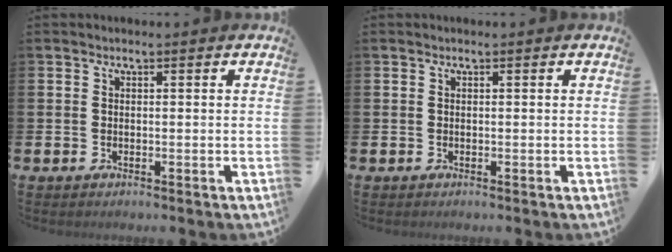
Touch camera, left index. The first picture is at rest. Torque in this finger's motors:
{"motor_torque": [0.07, -0.13, 0.03, 0.01]}